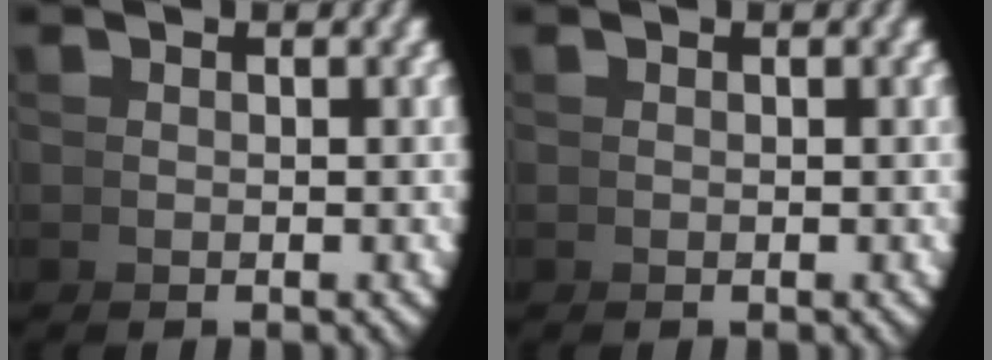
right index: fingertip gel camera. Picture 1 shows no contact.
{"total": 0.0}